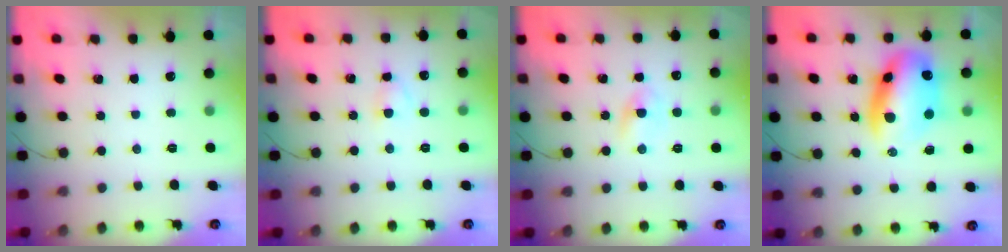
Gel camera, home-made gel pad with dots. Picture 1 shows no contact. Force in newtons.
{"total": 2.8, "press": 2.6, "slide": 1.1}
{"total": 2.8, "press": 2.6, "slide": 1.1}
{"total": 14.4, "press": 13.9, "slide": 3.6}